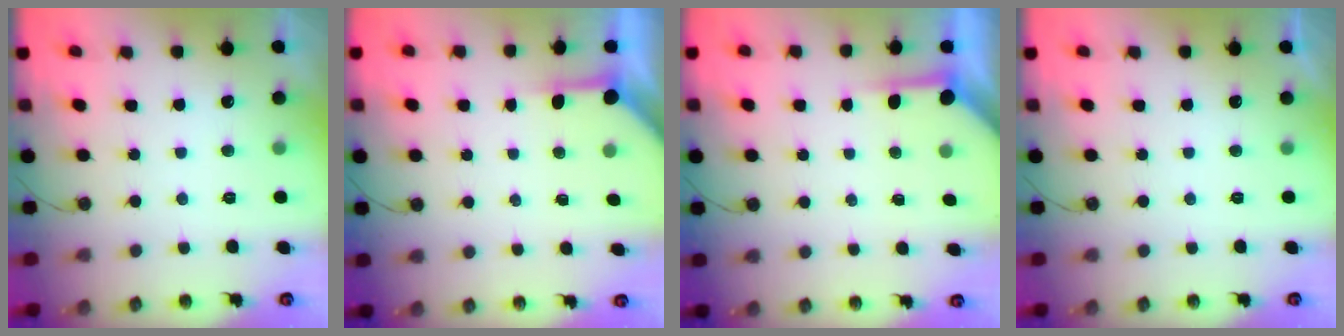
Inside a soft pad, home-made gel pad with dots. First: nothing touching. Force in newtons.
{"total": 3.8, "press": 3.8, "slide": 0.4}
{"total": 3.5, "press": 3.4, "slide": 0.5}
{"total": 0.0}